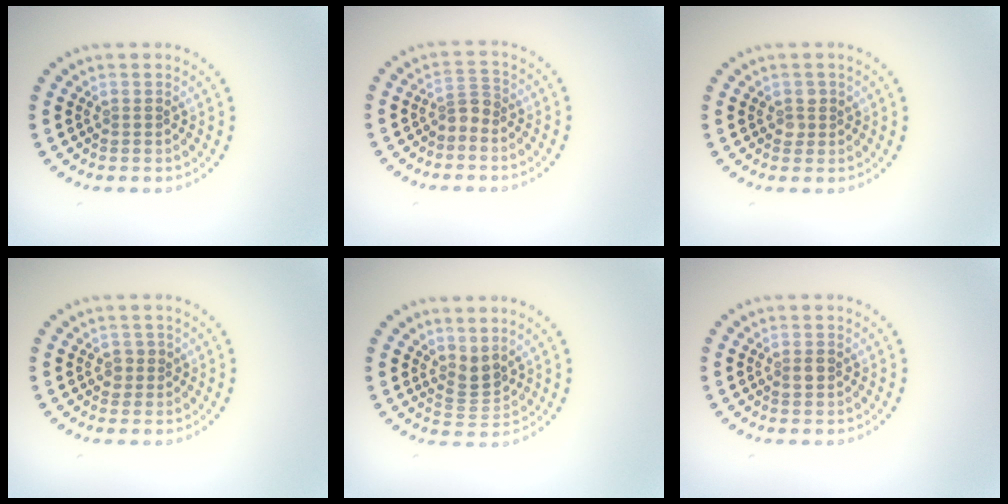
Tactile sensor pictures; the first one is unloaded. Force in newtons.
{"total": 1.8, "press": 1.3, "slide": 1.2}
{"total": 1.2, "press": 1.1, "slide": 0.4}
{"total": 1.1, "press": 1.0, "slide": 0.5}
{"total": 2.2, "press": 1.5, "slide": 1.6}
{"total": 1.1, "press": 1.1, "slide": 0.2}